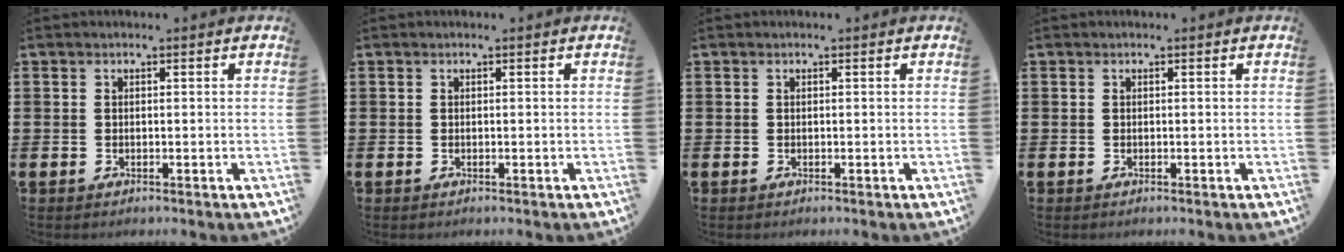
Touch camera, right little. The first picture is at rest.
{"total": 0.0}
{"total": 0.0}
{"total": 0.0}